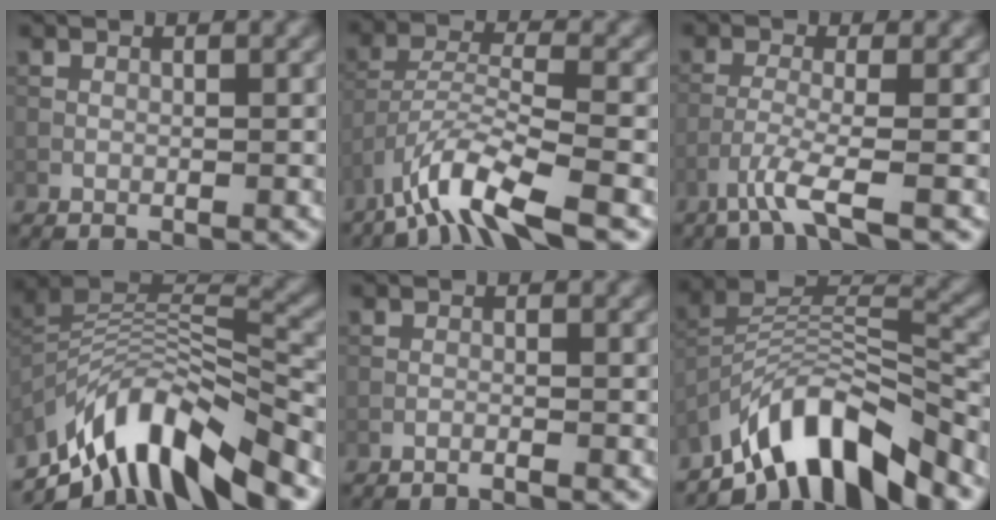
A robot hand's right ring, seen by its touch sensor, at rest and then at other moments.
{"total": 6.5, "force": [-4.9, 1.1, 4.1], "torque": [-0.074, -0.002, -0.098]}
{"total": 3.3, "force": [-2.1, 0.2, 2.6], "torque": [-0.051, -0.001, -0.059]}
{"total": 11.2, "force": [-7.4, 4.1, 7.4], "torque": [-0.135, 0.011, -0.138]}
{"total": 0.9, "force": [-0.8, 0.0, 0.3], "torque": [-0.006, 0.002, -0.019]}
{"total": 9.8, "force": [-7.3, 3.0, 5.8], "torque": [-0.087, 0.007, -0.138]}